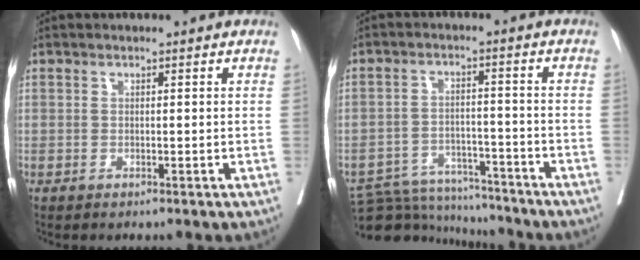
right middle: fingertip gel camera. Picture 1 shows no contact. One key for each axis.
{"total": 10.9, "fx": -10.7, "fy": 1.9, "fz": 0.7, "tx": -0.011, "ty": 0.010, "tz": -0.168}